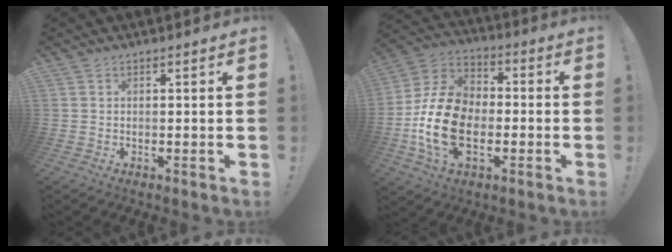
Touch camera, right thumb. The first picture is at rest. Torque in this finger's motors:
{"motor_torque": [0.51, 0.77, 1.30, -0.90, 0.11]}